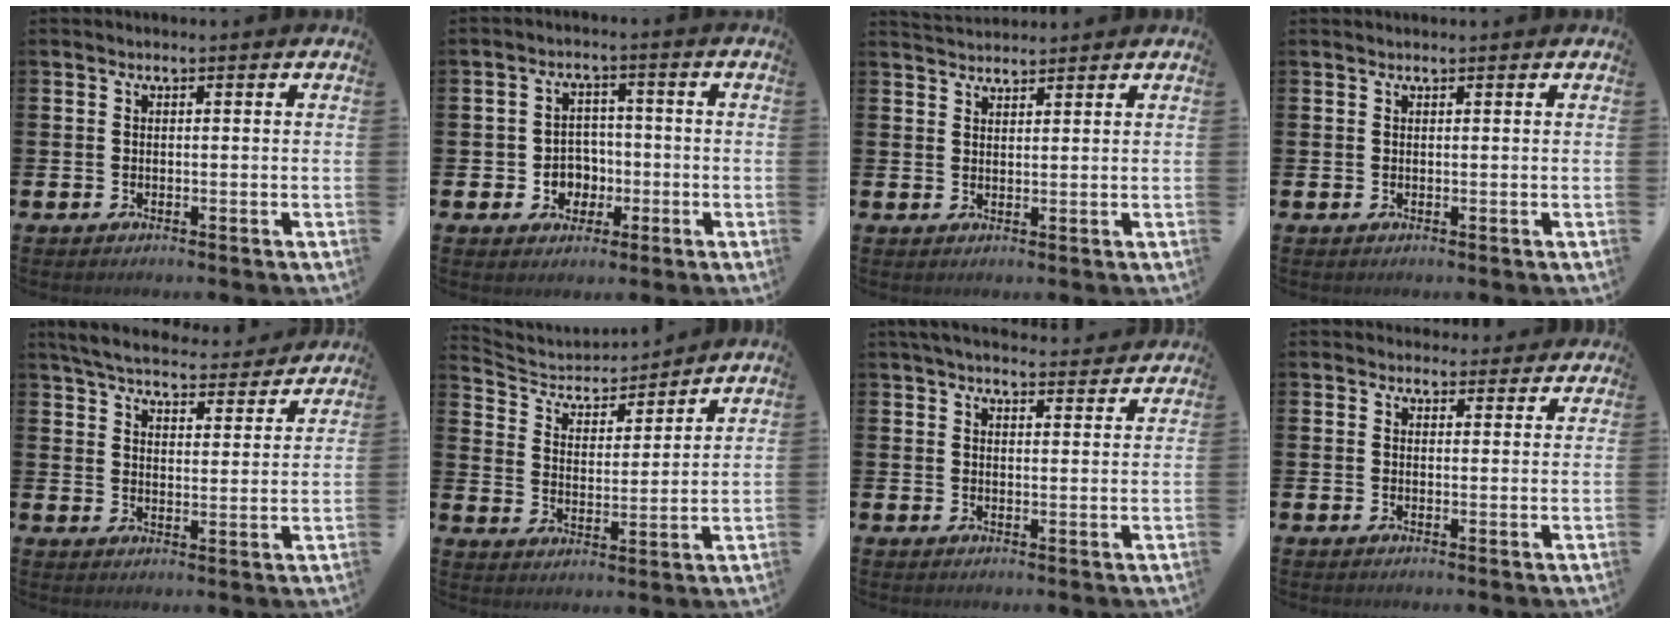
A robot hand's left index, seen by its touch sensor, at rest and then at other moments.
{"total": 4.0, "force": [-0.9, 3.7, 1.1], "torque": [-0.017, -0.002, -0.026]}
{"total": 2.5, "force": [2.5, 0.5, 0.0], "torque": [0.009, -0.014, 0.043]}
{"total": 0.5, "force": [0.5, 0.0, 0.1], "torque": [0.003, -0.001, 0.008]}
{"total": 6.0, "force": [5.8, 1.0, 1.3], "torque": [-0.043, -0.040, 0.099]}
{"total": 4.9, "force": [4.6, 1.6, 0.4], "torque": [-0.038, -0.038, 0.075]}
{"total": 4.4, "force": [4.3, 0.6, 0.9], "torque": [-0.021, -0.018, 0.078]}
{"total": 2.7, "force": [2.5, 1.1, -0.2], "torque": [0.019, -0.013, 0.041]}